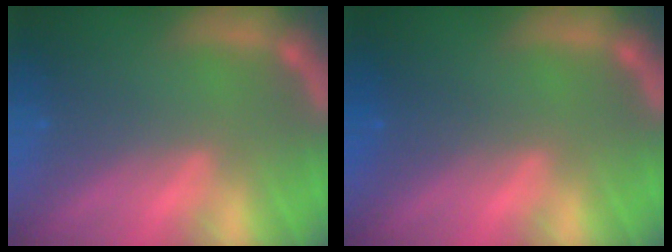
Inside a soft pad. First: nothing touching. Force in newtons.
{"total": 1.5}